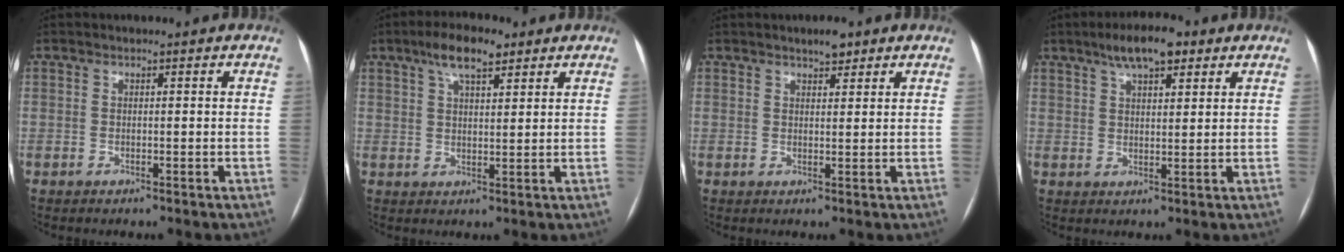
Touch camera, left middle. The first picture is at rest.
{"total": 5.1, "force": [3.3, 2.1, 3.2], "torque": [-0.057, 0.013, 0.056]}
{"total": 2.4, "force": [1.9, 0.8, 1.2], "torque": [-0.021, 0.002, 0.028]}
{"total": 7.2, "force": [4.7, 2.2, 5.0], "torque": [-0.088, 0.013, 0.076]}